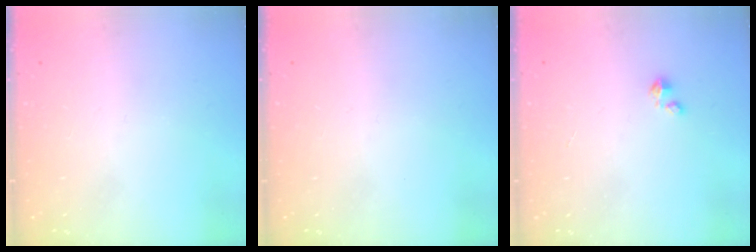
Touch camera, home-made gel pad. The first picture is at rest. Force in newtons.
{"total": 0.0}
{"total": 1.4, "press": 1.4, "slide": 0.2}